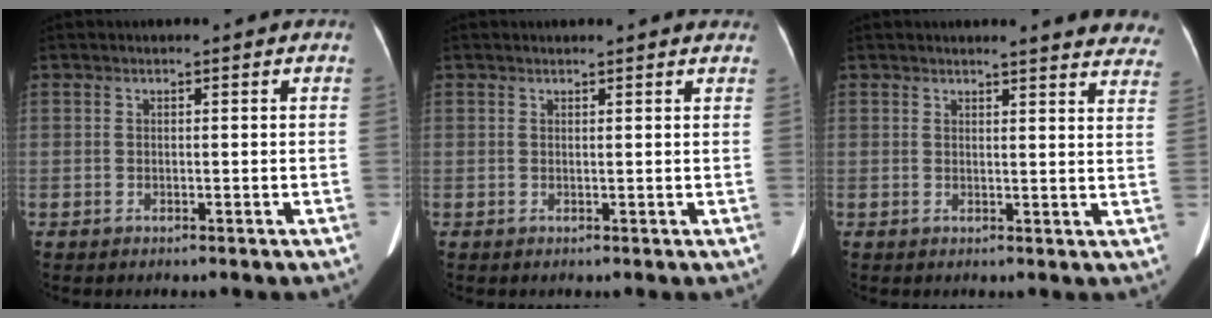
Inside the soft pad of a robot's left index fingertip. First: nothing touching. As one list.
[{"total": 4.4, "force": [4.1, 0.6, 1.2], "torque": [-0.014, 0.010, 0.031]}, {"total": 13.1, "force": [12.4, 1.5, 4.0], "torque": [-0.021, -0.049, 0.110]}]